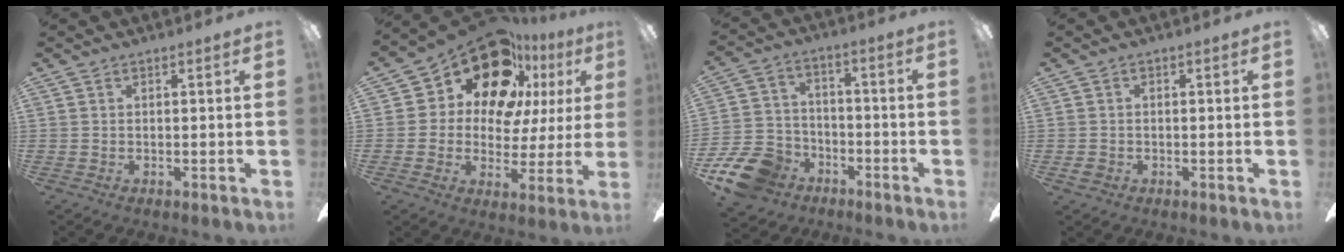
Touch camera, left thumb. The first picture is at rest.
{"total": 20.2, "force": [12.4, 11.4, 11.2], "torque": [-0.183, -0.080, 0.216]}
{"total": 13.9, "force": [-8.4, 9.3, 6.1], "torque": [-0.136, 0.059, -0.148]}
{"total": 1.5, "force": [-0.7, 1.3, 0.5], "torque": [-0.008, 0.006, -0.015]}